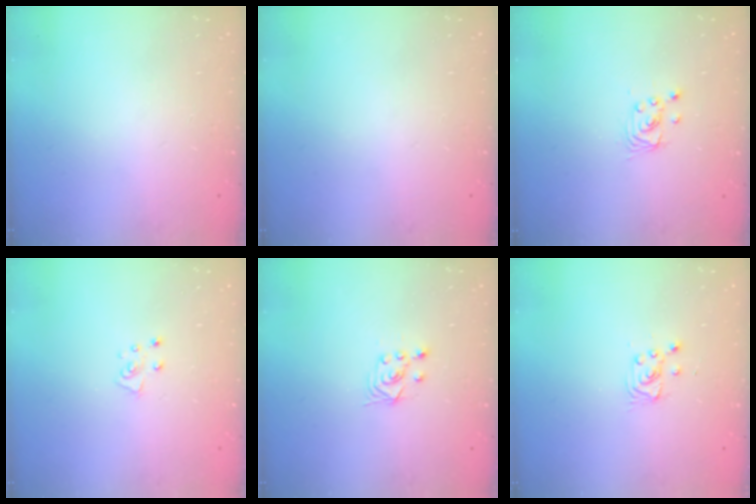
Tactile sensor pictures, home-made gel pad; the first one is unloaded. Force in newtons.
{"total": 0.0}
{"total": 2.4, "press": 2.4, "slide": 0.2}
{"total": 4.8, "press": 4.8, "slide": 0.2}
{"total": 2.9, "press": 2.5, "slide": 1.4}
{"total": 2.9, "press": 2.9, "slide": 0.4}